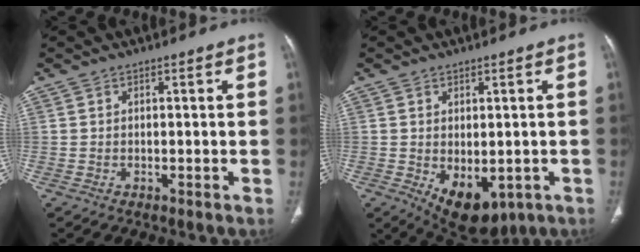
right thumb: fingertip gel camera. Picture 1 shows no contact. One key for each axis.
{"total": 9.6, "fx": -2.7, "fy": 5.5, "fz": 7.3, "tx": -0.093, "ty": -0.006, "tz": -0.017}